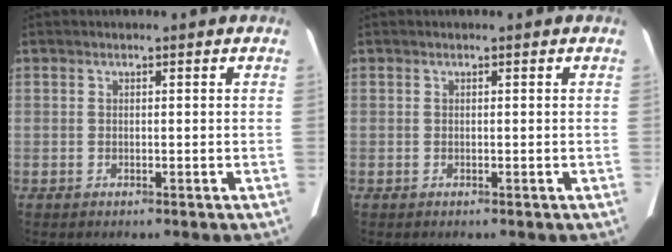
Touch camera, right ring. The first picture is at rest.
{"total": 0.0}